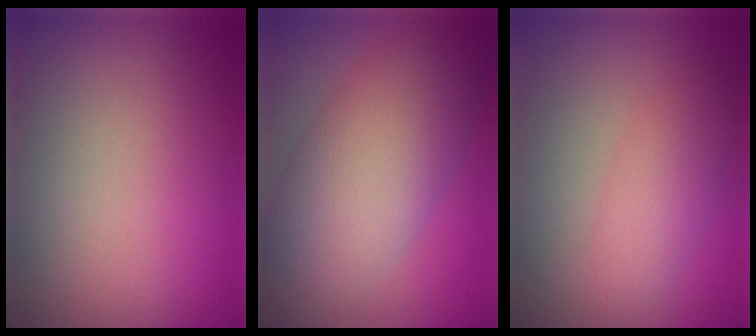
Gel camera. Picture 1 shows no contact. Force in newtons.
{"total": 9.5, "press": 9.5, "slide": 0.2}
{"total": 3.0, "press": 3.0, "slide": 0.0}